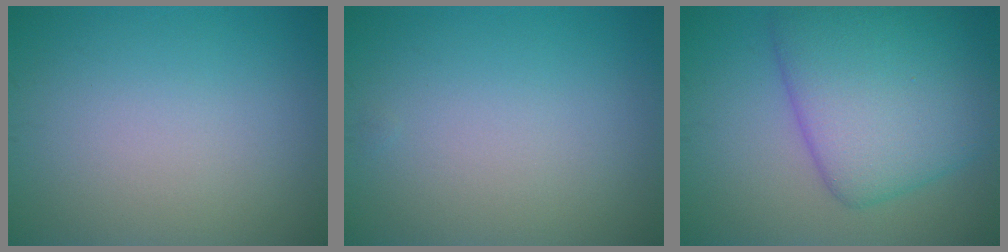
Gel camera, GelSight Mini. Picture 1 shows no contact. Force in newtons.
{"total": 0.0}
{"total": 8.8, "press": 8.8, "slide": 0.5}